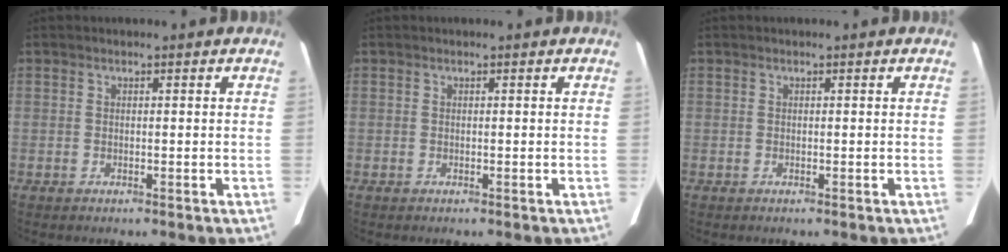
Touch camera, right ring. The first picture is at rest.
{"total": 0.0}
{"total": 0.0}